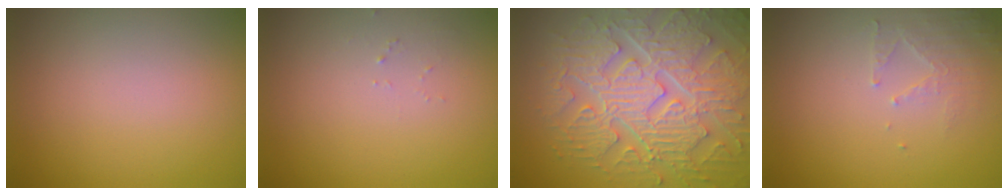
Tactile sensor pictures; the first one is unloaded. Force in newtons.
{"total": 0.7, "press": 0.7, "slide": 0.1}
{"total": 9.2, "press": 6.7, "slide": 6.2}
{"total": 2.0, "press": 1.9, "slide": 0.3}